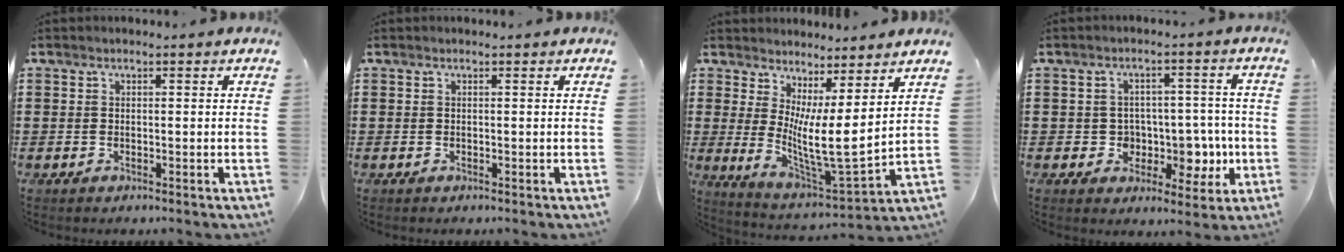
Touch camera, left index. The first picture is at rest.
{"total": 0.0}
{"total": 7.9, "force": [2.4, 1.5, 7.3], "torque": [-0.140, -0.043, 0.039]}
{"total": 6.2, "force": [0.0, 5.8, 2.3], "torque": [-0.041, -0.010, 0.005]}